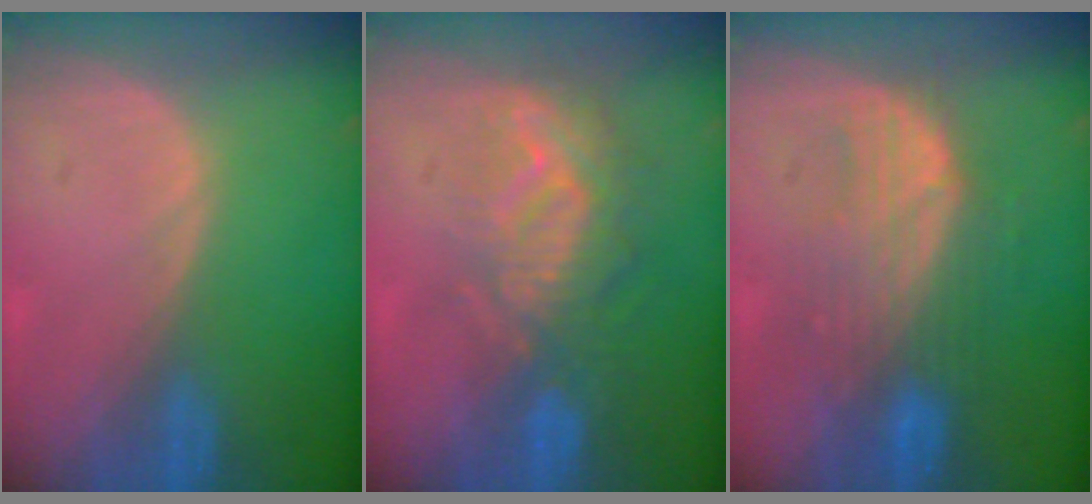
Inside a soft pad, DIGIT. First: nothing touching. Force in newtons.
{"total": 9.4, "press": 8.6, "slide": 3.9}
{"total": 7.7, "press": 7.6, "slide": 0.8}